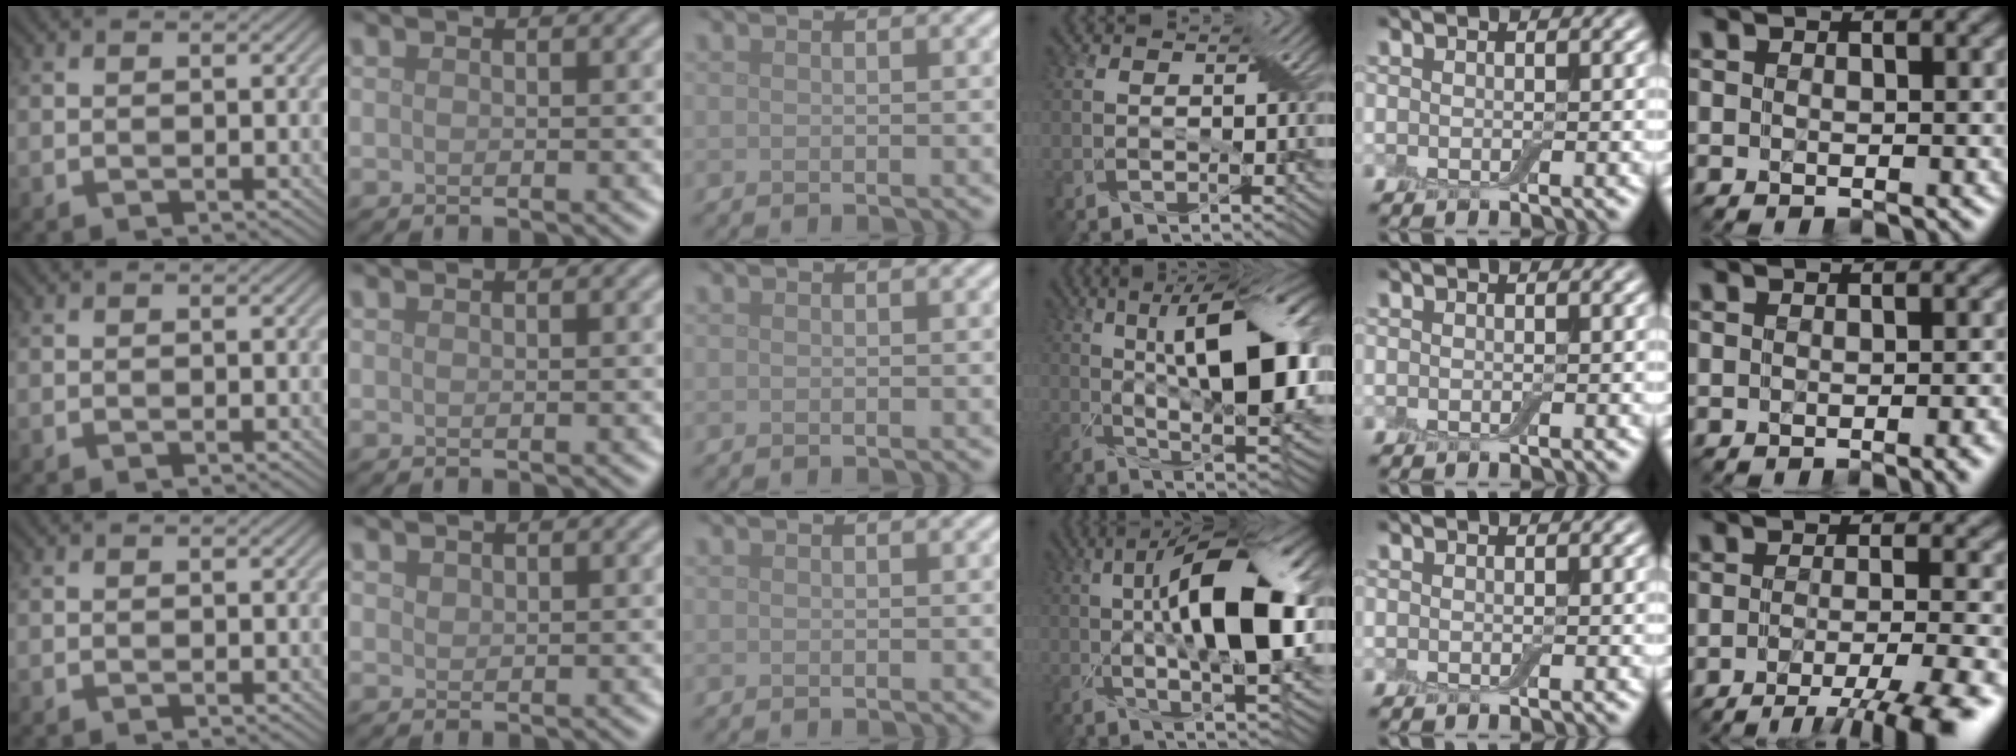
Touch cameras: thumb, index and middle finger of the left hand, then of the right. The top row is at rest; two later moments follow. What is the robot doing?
{"motion": "close", "object": "airpods case & airpods"}